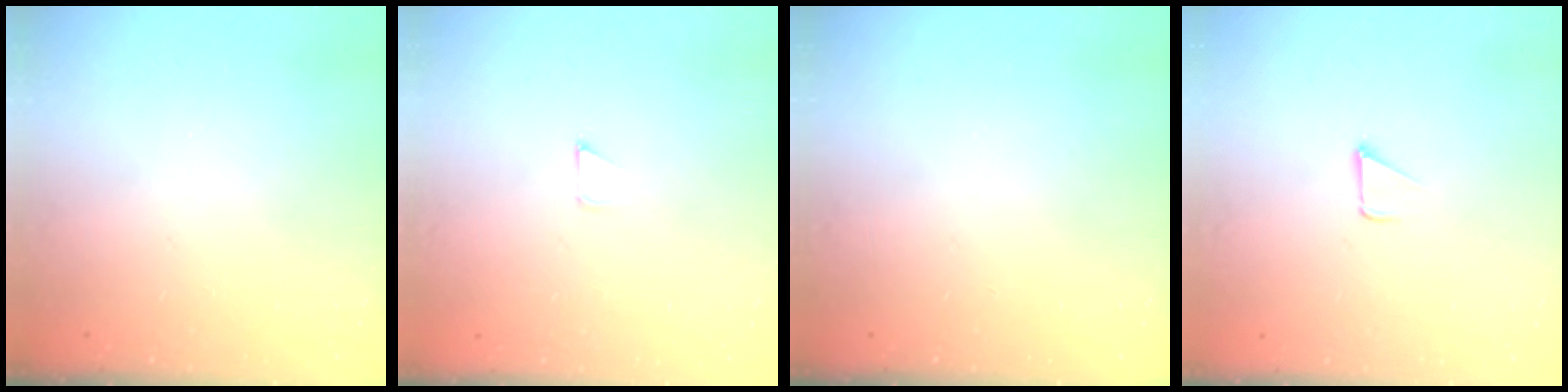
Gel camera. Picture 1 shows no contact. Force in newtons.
{"total": 2.6, "press": 2.6, "slide": 0.2}
{"total": 0.0}
{"total": 1.2, "press": 1.2, "slide": 0.1}